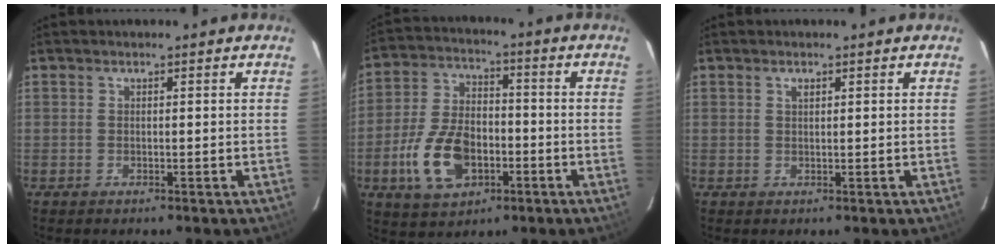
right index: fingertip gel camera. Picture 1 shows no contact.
{"total": 13.7, "force": [-4.7, 8.3, 9.8], "torque": [-0.213, 0.007, -0.076]}
{"total": 0.9, "force": [0.5, 0.4, 0.6], "torque": [-0.012, 0.004, 0.008]}